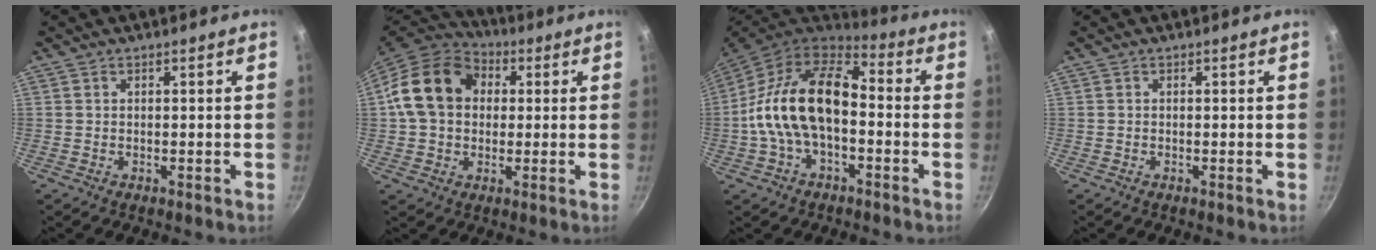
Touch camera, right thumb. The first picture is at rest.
{"total": 16.8, "force": [2.6, 13.2, 10.1], "torque": [-0.162, 0.033, 0.030]}
{"total": 18.0, "force": [-1.9, 10.4, 14.5], "torque": [-0.247, 0.042, -0.050]}
{"total": 0.0}